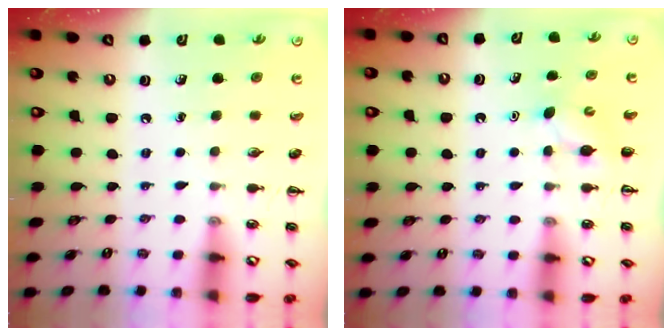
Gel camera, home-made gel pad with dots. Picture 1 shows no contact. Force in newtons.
{"total": 3.5, "press": 3.3, "slide": 1.3}